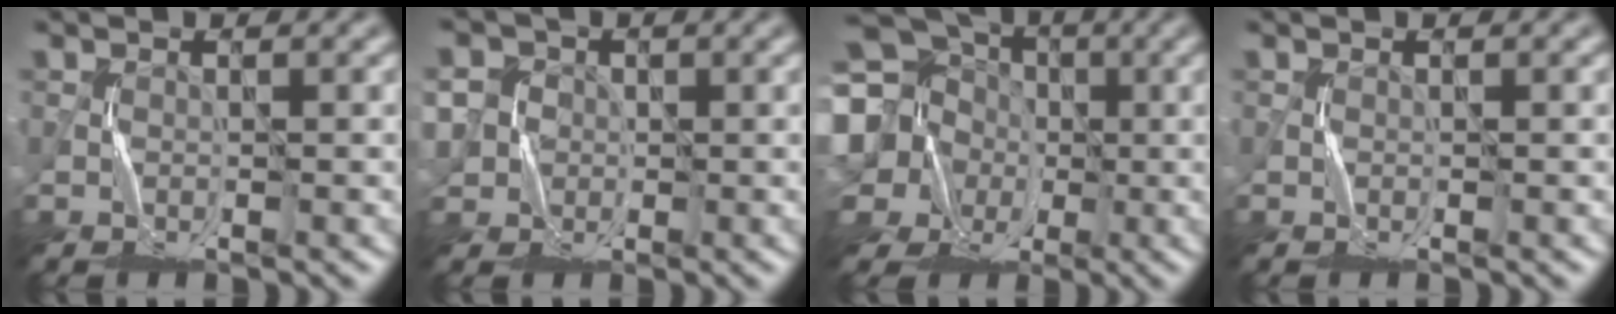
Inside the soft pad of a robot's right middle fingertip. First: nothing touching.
{"total": 6.9, "force": [0.2, 6.4, 2.5], "torque": [-0.058, 0.032, -0.025]}
{"total": 20.4, "force": [0.5, 18.4, 8.9], "torque": [-0.234, 0.008, -0.040]}
{"total": 0.0}